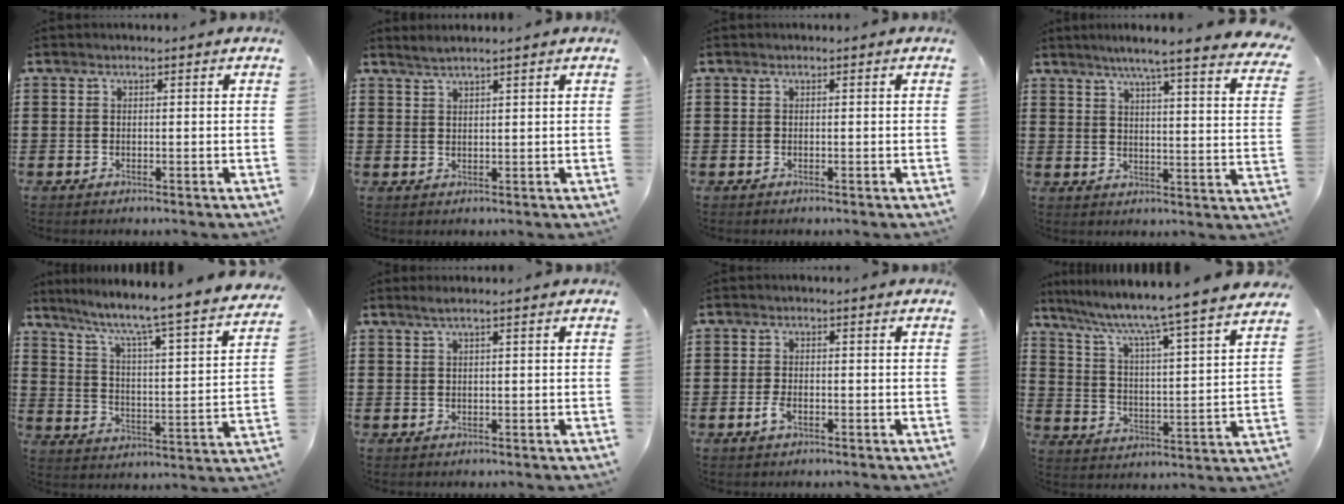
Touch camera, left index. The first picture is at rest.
{"total": 1.7, "force": [1.5, -0.4, 0.5], "torque": [-0.011, 0.001, 0.029]}
{"total": 0.0}
{"total": 5.9, "force": [4.8, -1.0, 3.3], "torque": [-0.082, -0.035, 0.075]}
{"total": 5.5, "force": [4.5, -0.6, 3.0], "torque": [-0.081, -0.052, 0.061]}
{"total": 1.4, "force": [0.7, -0.2, 1.2], "torque": [-0.022, -0.001, 0.012]}
{"total": 2.2, "force": [-0.9, 0.9, 1.8], "torque": [-0.049, -0.005, -0.021]}
{"total": 6.3, "force": [5.4, -0.9, 3.1], "torque": [-0.084, -0.054, 0.078]}